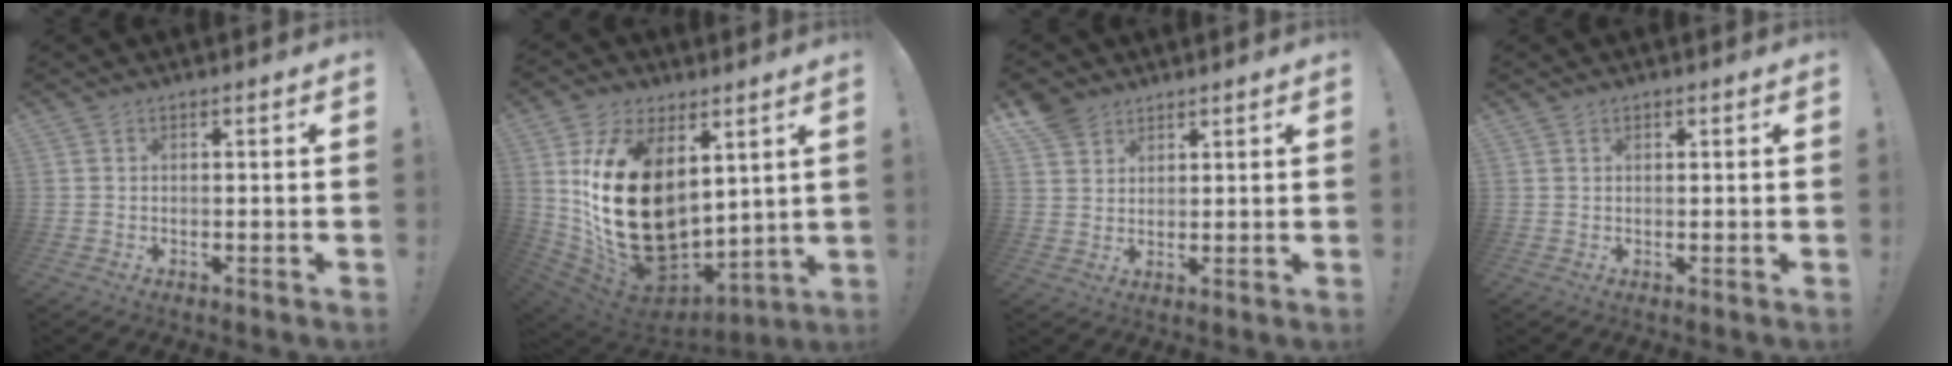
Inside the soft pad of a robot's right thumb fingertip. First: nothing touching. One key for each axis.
{"total": 26.8, "fx": 3.9, "fy": 18.6, "fz": 18.9, "tx": -0.370, "ty": -0.038, "tz": 0.093}
{"total": 5.2, "fx": 4.1, "fy": 3.1, "fz": 1.0, "tx": -0.016, "ty": -0.026, "tz": 0.078}
{"total": 0.5, "fx": 0.3, "fy": 0.4, "fz": 0.1, "tx": -0.002, "ty": 0.000, "tz": 0.006}